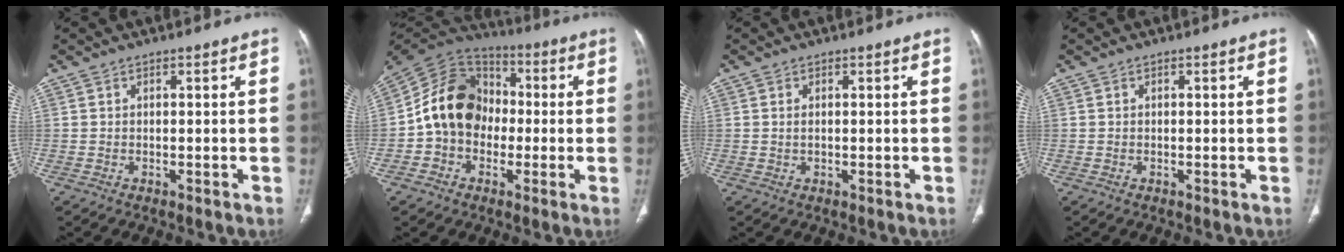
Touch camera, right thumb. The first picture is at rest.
{"total": 14.9, "force": [-1.2, 12.0, 8.9], "torque": [-0.130, 0.037, -0.034]}
{"total": 0.9, "force": [0.1, 0.5, 0.7], "torque": [-0.016, 0.000, 0.004]}
{"total": 0.0}